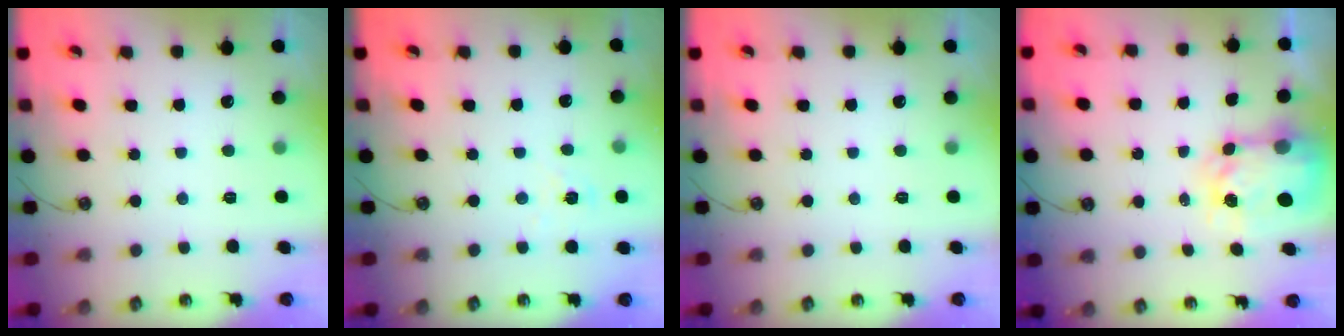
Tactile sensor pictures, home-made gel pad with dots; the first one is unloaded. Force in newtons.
{"total": 5.8, "press": 5.8, "slide": 0.5}
{"total": 0.0}
{"total": 5.7, "press": 5.7, "slide": 0.6}